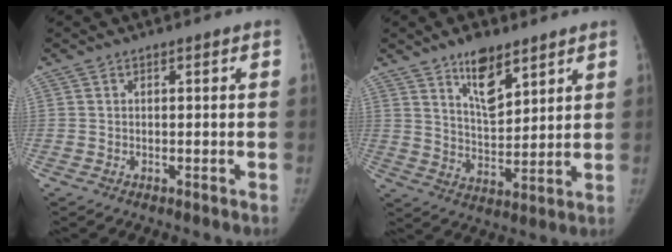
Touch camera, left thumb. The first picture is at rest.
{"total": 9.8, "force": [6.4, 4.1, 6.2], "torque": [-0.083, -0.047, 0.114]}